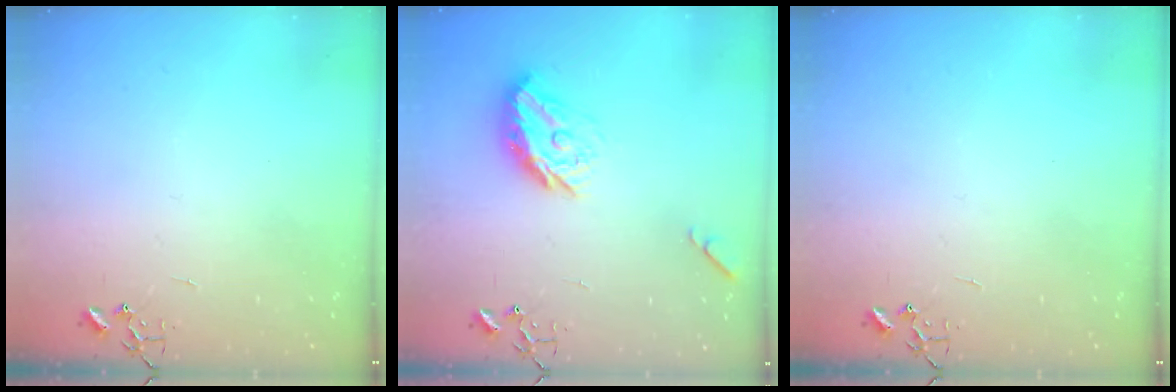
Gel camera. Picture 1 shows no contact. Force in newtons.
{"total": 13.1, "press": 13.1, "slide": 0.6}
{"total": 0.0}